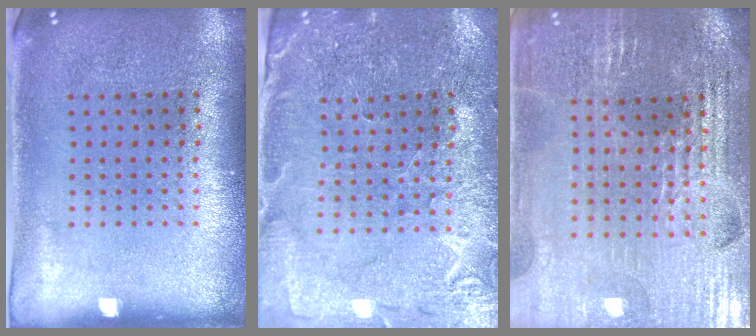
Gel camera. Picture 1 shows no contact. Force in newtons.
{"total": 1.0, "press": 1.0, "slide": 0.2}
{"total": 3.2, "press": 3.2, "slide": 0.4}